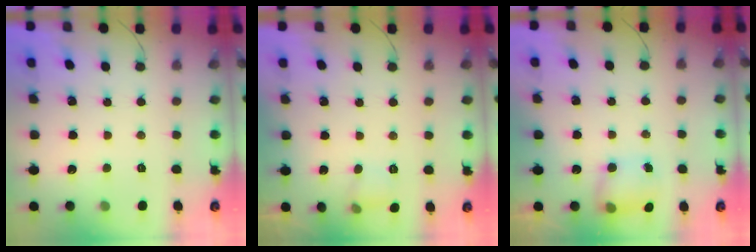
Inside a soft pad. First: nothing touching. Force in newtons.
{"total": 5.3, "press": 5.1, "slide": 1.3}
{"total": 6.9, "press": 6.9, "slide": 0.7}